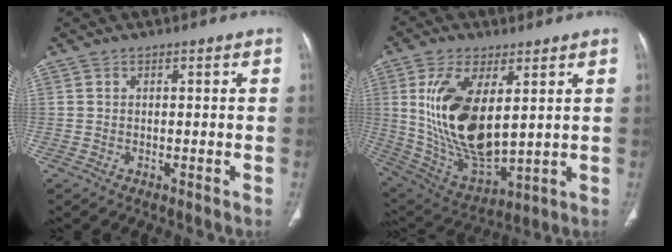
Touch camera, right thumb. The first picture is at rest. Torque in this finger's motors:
{"motor_torque": [1.30, 3.71, 1.91, 0.40, 0.27]}